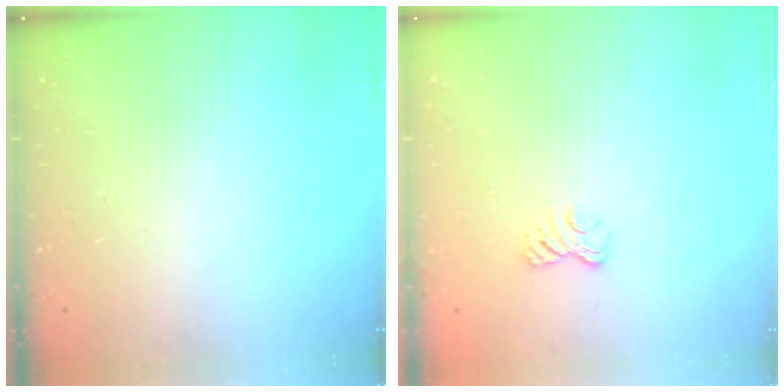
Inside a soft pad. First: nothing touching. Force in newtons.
{"total": 2.5, "press": 2.2, "slide": 1.2}